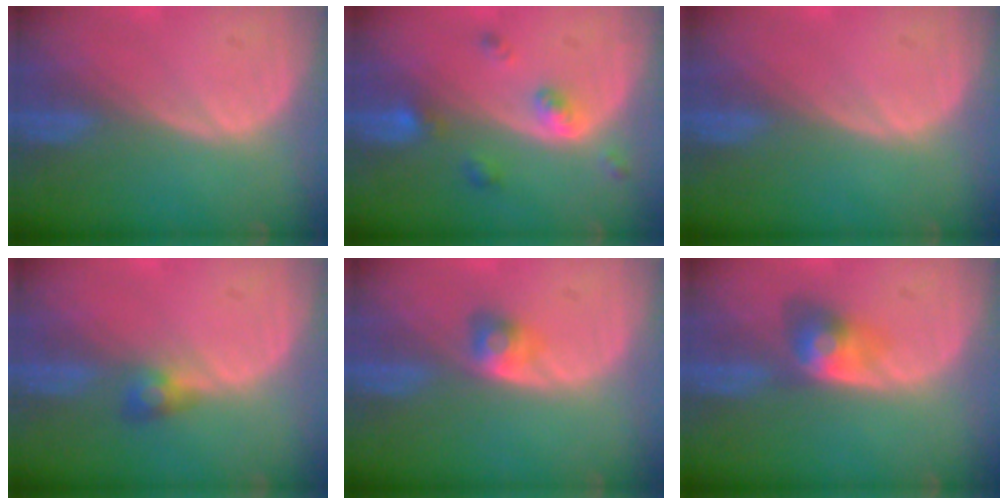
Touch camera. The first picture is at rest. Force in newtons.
{"total": 4.4, "press": 4.1, "slide": 1.7}
{"total": 0.0}
{"total": 2.5, "press": 2.5, "slide": 0.5}
{"total": 2.7, "press": 2.4, "slide": 1.1}
{"total": 3.8, "press": 3.8, "slide": 0.2}